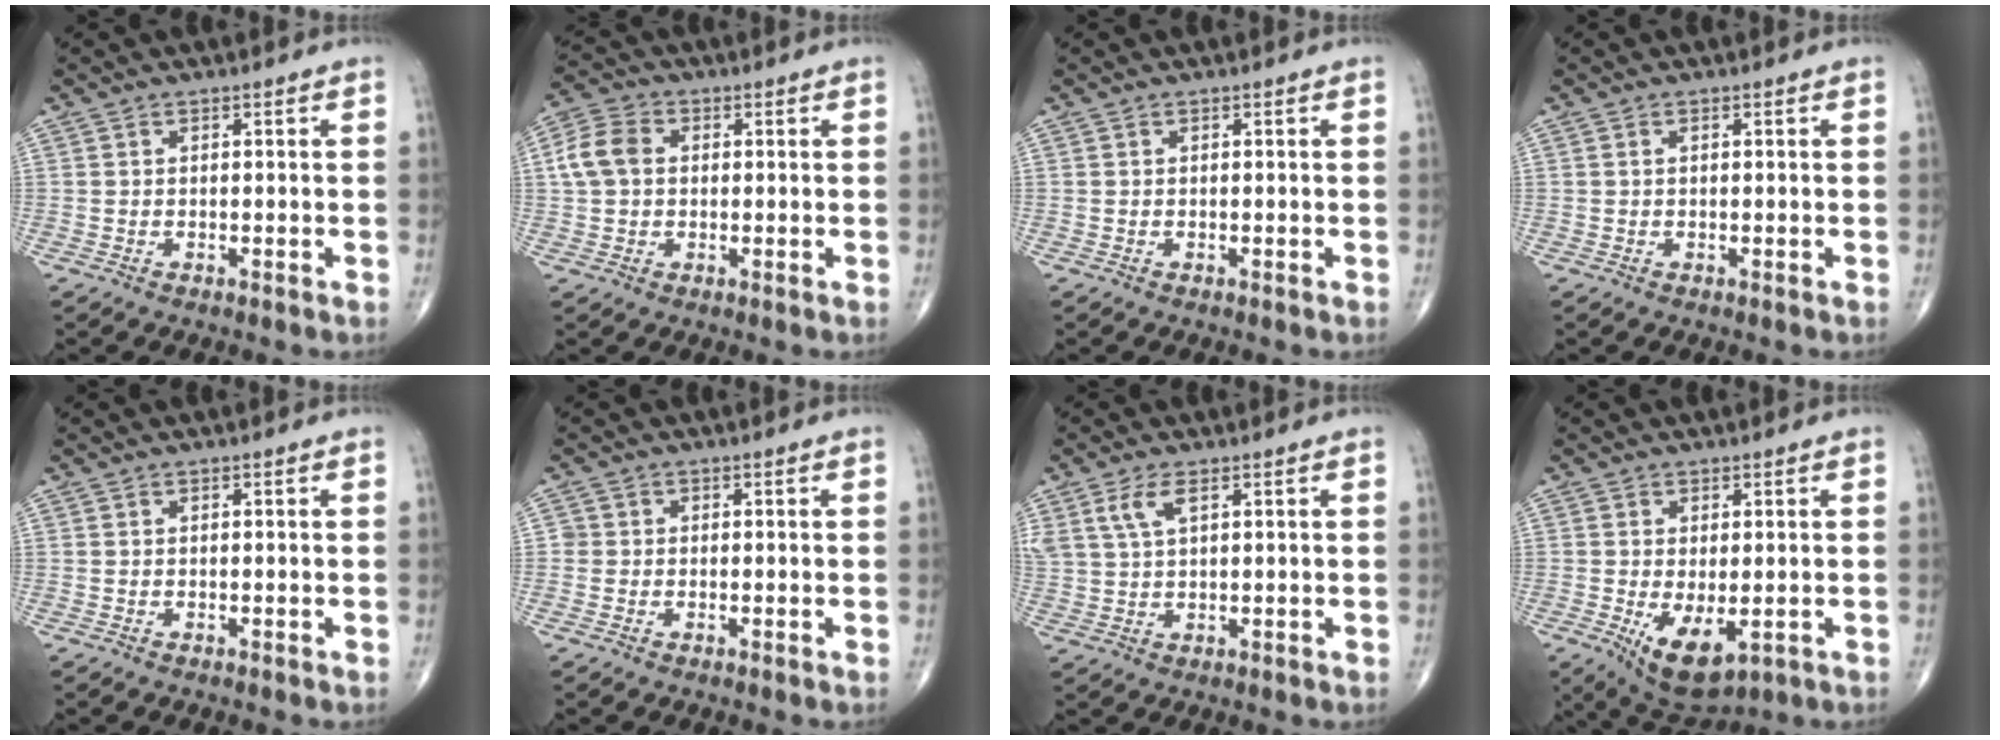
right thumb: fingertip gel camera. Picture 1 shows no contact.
{"total": 6.9, "force": [0.8, 5.3, 4.4], "torque": [-0.089, 0.017, 0.010]}
{"total": 0.0}
{"total": 0.0}
{"total": 0.0}
{"total": 1.5, "force": [-0.4, 1.4, 0.2], "torque": [0.005, 0.006, -0.014]}
{"total": 4.6, "force": [2.1, 1.9, 3.6], "torque": [-0.082, 0.001, 0.049]}
{"total": 8.3, "force": [-2.0, 4.0, 7.0], "torque": [-0.110, -0.020, -0.016]}